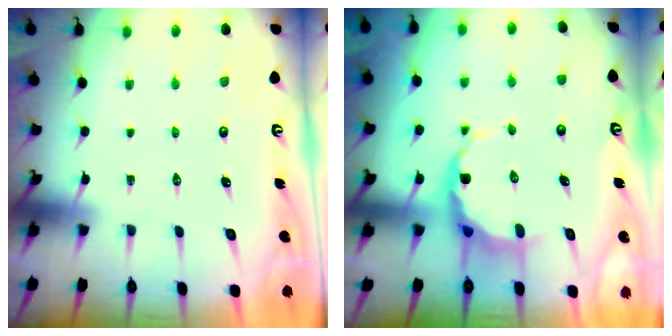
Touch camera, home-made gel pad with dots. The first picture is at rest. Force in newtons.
{"total": 6.9, "press": 6.7, "slide": 1.7}